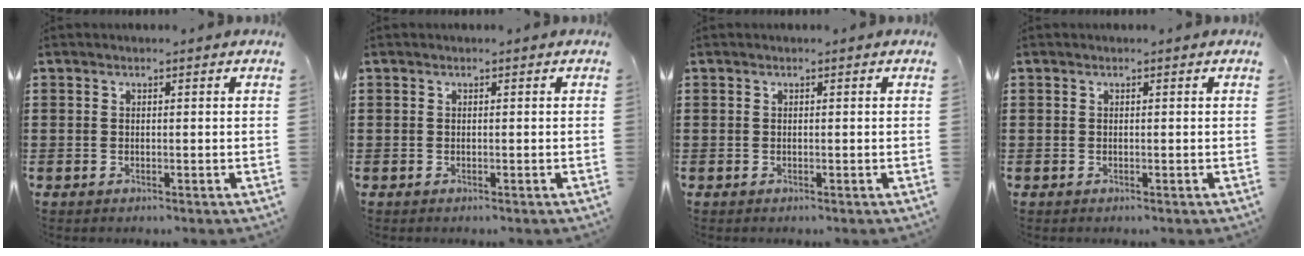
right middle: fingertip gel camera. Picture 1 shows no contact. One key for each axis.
{"total": 0.0}
{"total": 0.0}
{"total": 0.0}